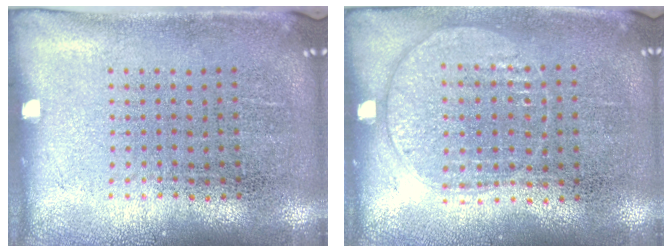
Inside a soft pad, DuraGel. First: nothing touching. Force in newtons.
{"total": 1.0, "press": 0.9, "slide": 0.4}